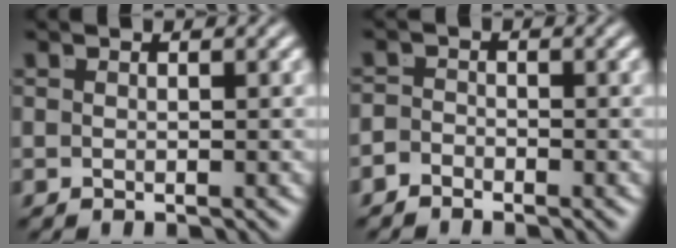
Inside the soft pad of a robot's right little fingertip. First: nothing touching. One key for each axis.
{"total": 1.7, "fx": -1.7, "fy": 0.2, "fz": -0.1, "tx": 0.006, "ty": -0.015, "tz": -0.026}